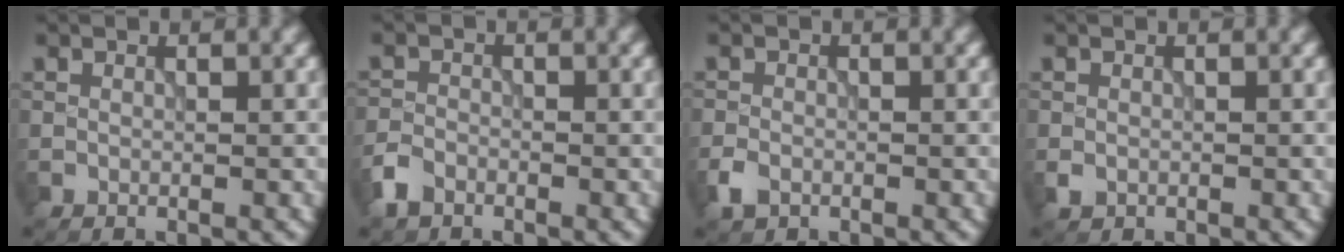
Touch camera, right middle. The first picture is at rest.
{"total": 2.0, "force": [-1.4, 1.2, 0.7], "torque": [-0.011, 0.000, -0.037]}
{"total": 1.7, "force": [-0.9, 1.1, 0.8], "torque": [-0.016, -0.001, -0.022]}
{"total": 0.9, "force": [-0.3, 0.8, 0.4], "torque": [-0.007, -0.006, -0.006]}